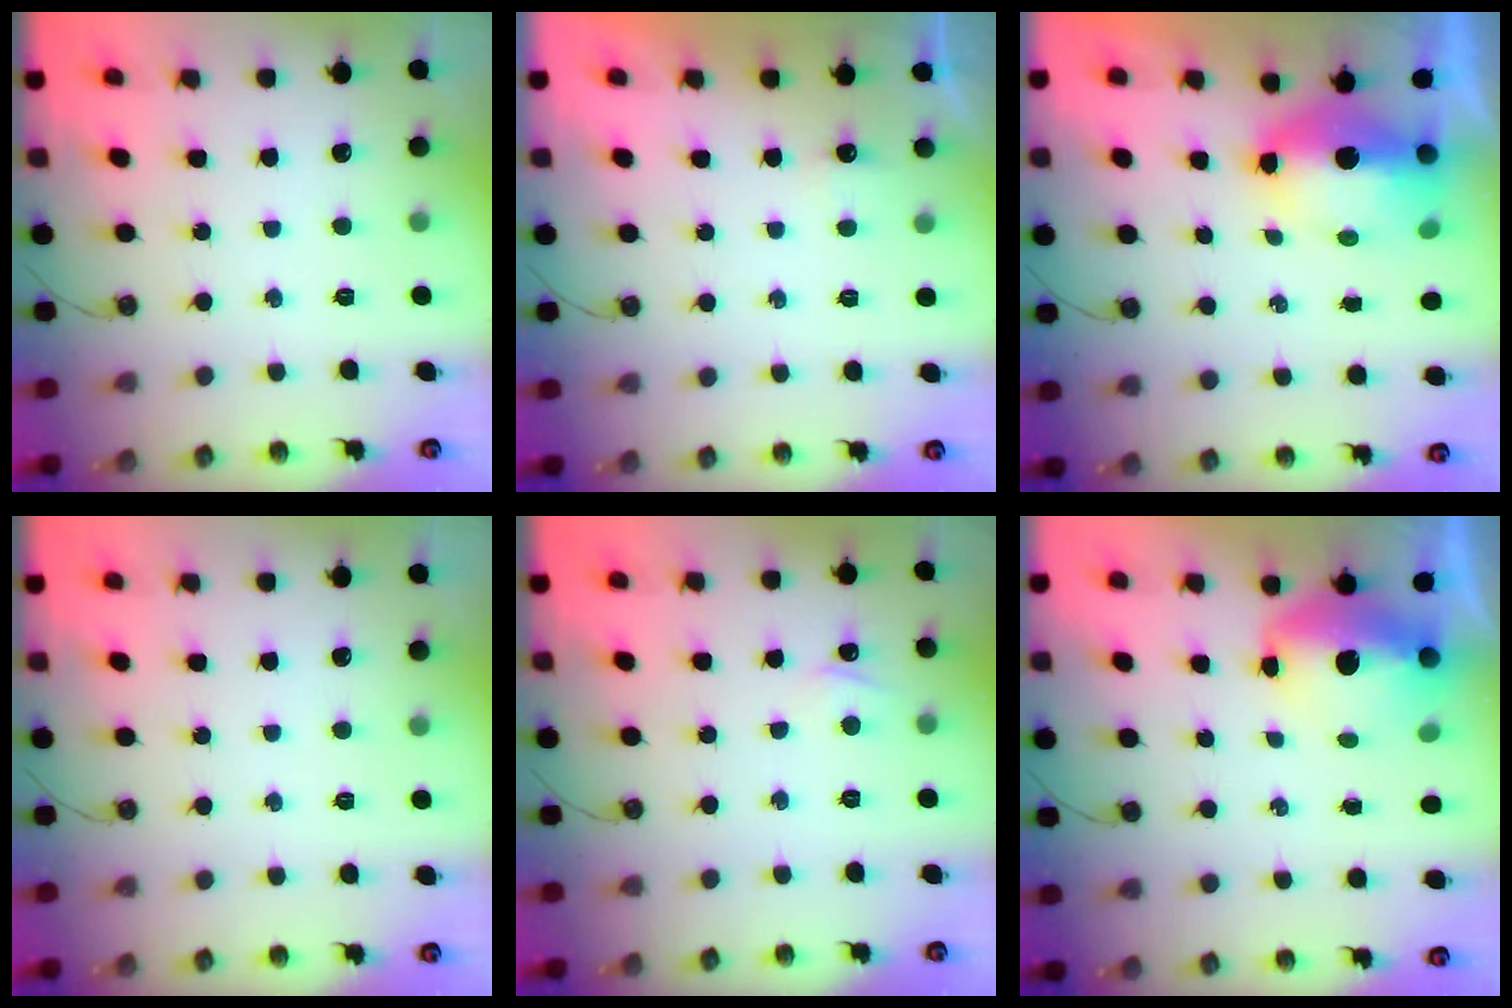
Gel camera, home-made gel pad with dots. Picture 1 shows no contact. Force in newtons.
{"total": 2.7, "press": 2.6, "slide": 0.8}
{"total": 13.4, "press": 10.3, "slide": 8.6}
{"total": 0.0}
{"total": 2.4, "press": 2.4, "slide": 0.3}
{"total": 10.5, "press": 10.4, "slide": 1.2}